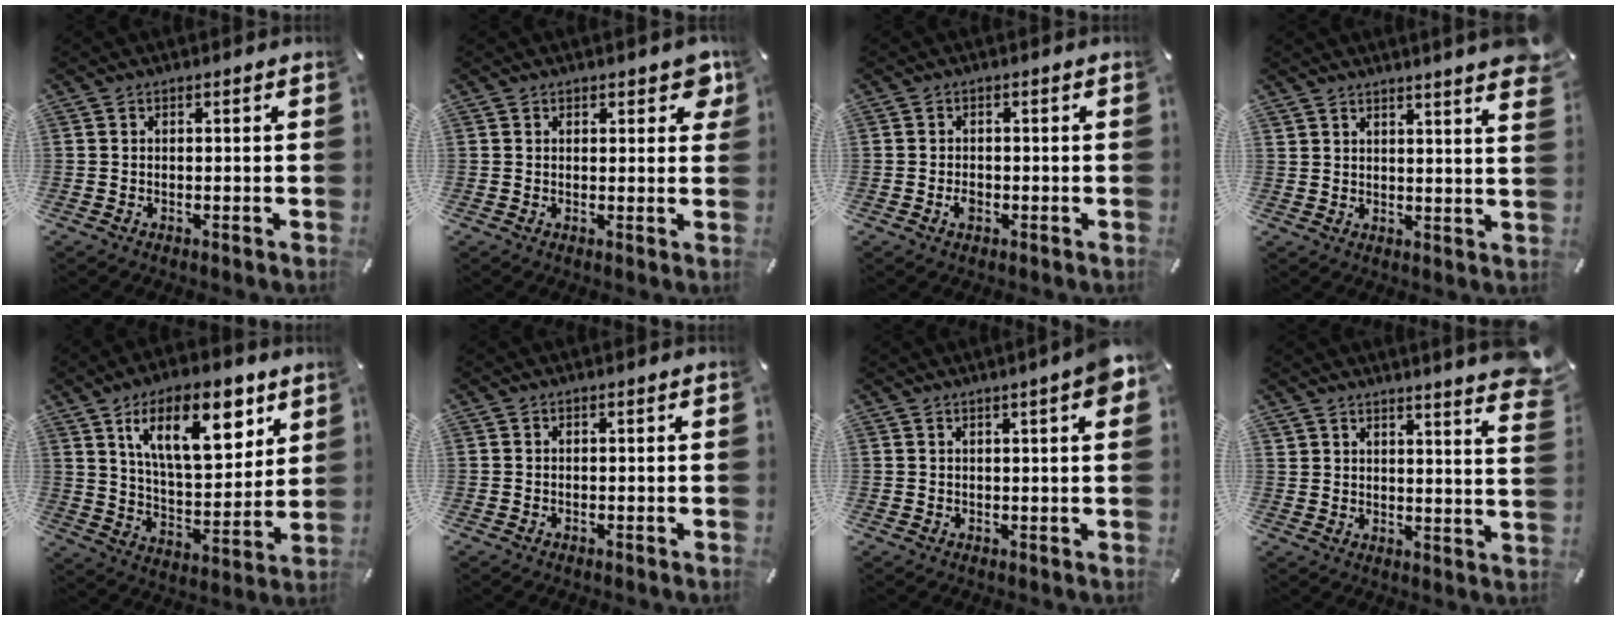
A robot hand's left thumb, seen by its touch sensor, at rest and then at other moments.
{"total": 4.2, "force": [2.3, 2.4, 2.6], "torque": [-0.016, -0.006, 0.033]}
{"total": 1.8, "force": [-0.7, 1.2, 1.2], "torque": [-0.022, 0.002, -0.012]}
{"total": 4.7, "force": [4.1, 0.2, 2.4], "torque": [-0.034, -0.027, 0.069]}
{"total": 19.3, "force": [10.1, 8.9, 13.8], "torque": [-0.212, -0.034, 0.167]}
{"total": 0.0}
{"total": 4.6, "force": [2.1, 0.7, 4.0], "torque": [-0.063, -0.005, 0.032]}
{"total": 5.4, "force": [4.9, 0.5, 2.2], "torque": [-0.035, -0.041, 0.086]}